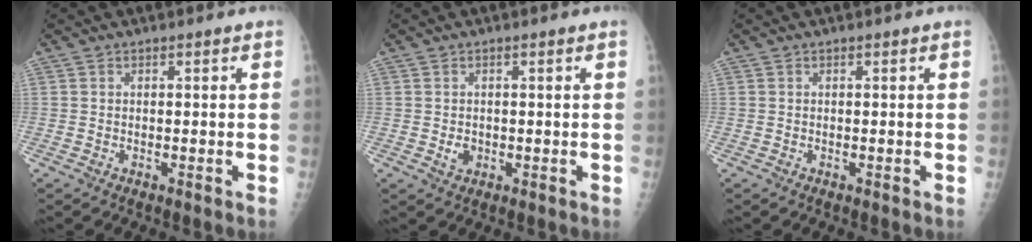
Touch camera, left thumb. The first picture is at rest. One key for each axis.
{"total": 2.1, "fx": -0.3, "fy": 1.7, "fz": 1.2, "tx": -0.012, "ty": 0.000, "tz": -0.001}
{"total": 0.0}